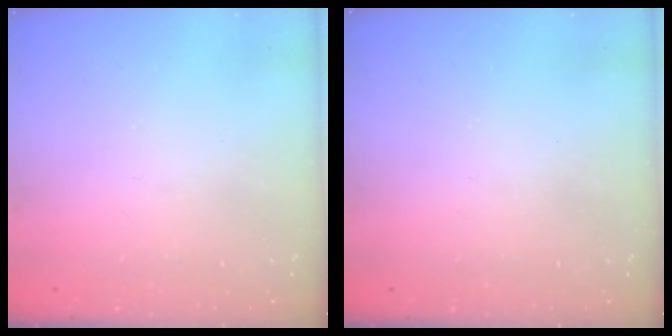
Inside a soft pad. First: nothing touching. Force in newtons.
{"total": 0.0}